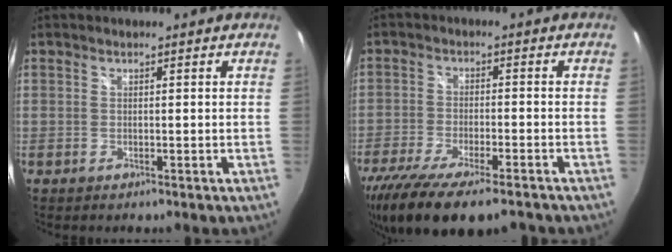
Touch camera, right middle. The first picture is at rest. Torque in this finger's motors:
{"motor_torque": [2.14, 0.00, 0.69, 0.10]}